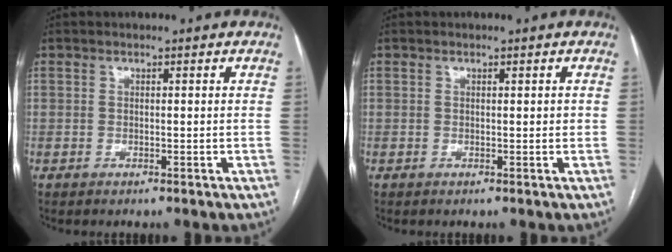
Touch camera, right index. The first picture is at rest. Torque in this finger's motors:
{"motor_torque": [0.06, -0.07, 0.02, 0.01]}